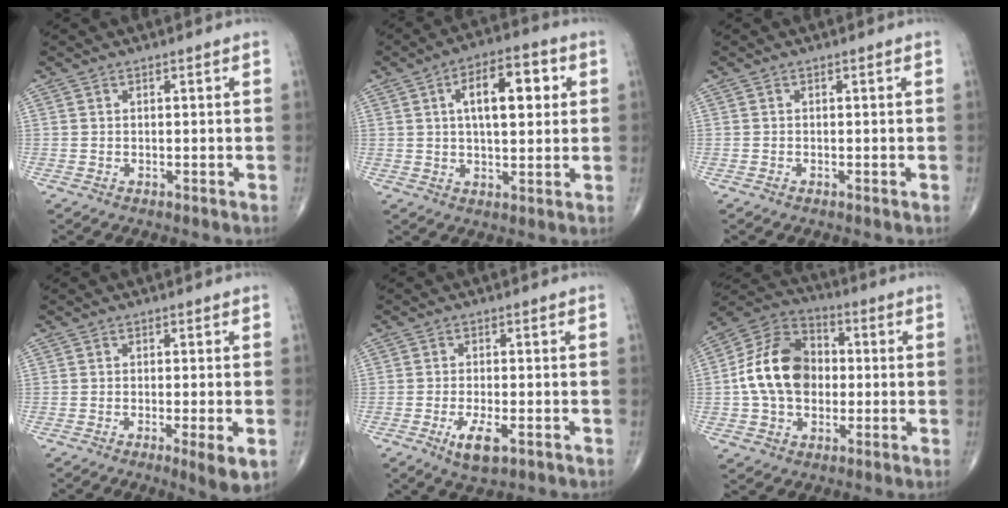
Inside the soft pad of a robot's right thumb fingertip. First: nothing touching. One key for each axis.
{"total": 12.2, "fx": 3.1, "fy": 5.6, "fz": 10.4, "tx": -0.139, "ty": 0.010, "tz": 0.044}
{"total": 0.0}
{"total": 5.1, "fx": -1.7, "fy": 0.8, "fz": 4.8, "tx": -0.073, "ty": -0.013, "tz": -0.028}
{"total": 5.4, "fx": -2.4, "fy": 1.9, "fz": 4.4, "tx": -0.082, "ty": -0.003, "tz": -0.039}
{"total": 15.6, "fx": -0.2, "fy": 11.4, "fz": 10.5, "tx": -0.167, "ty": 0.030, "tz": -0.011}